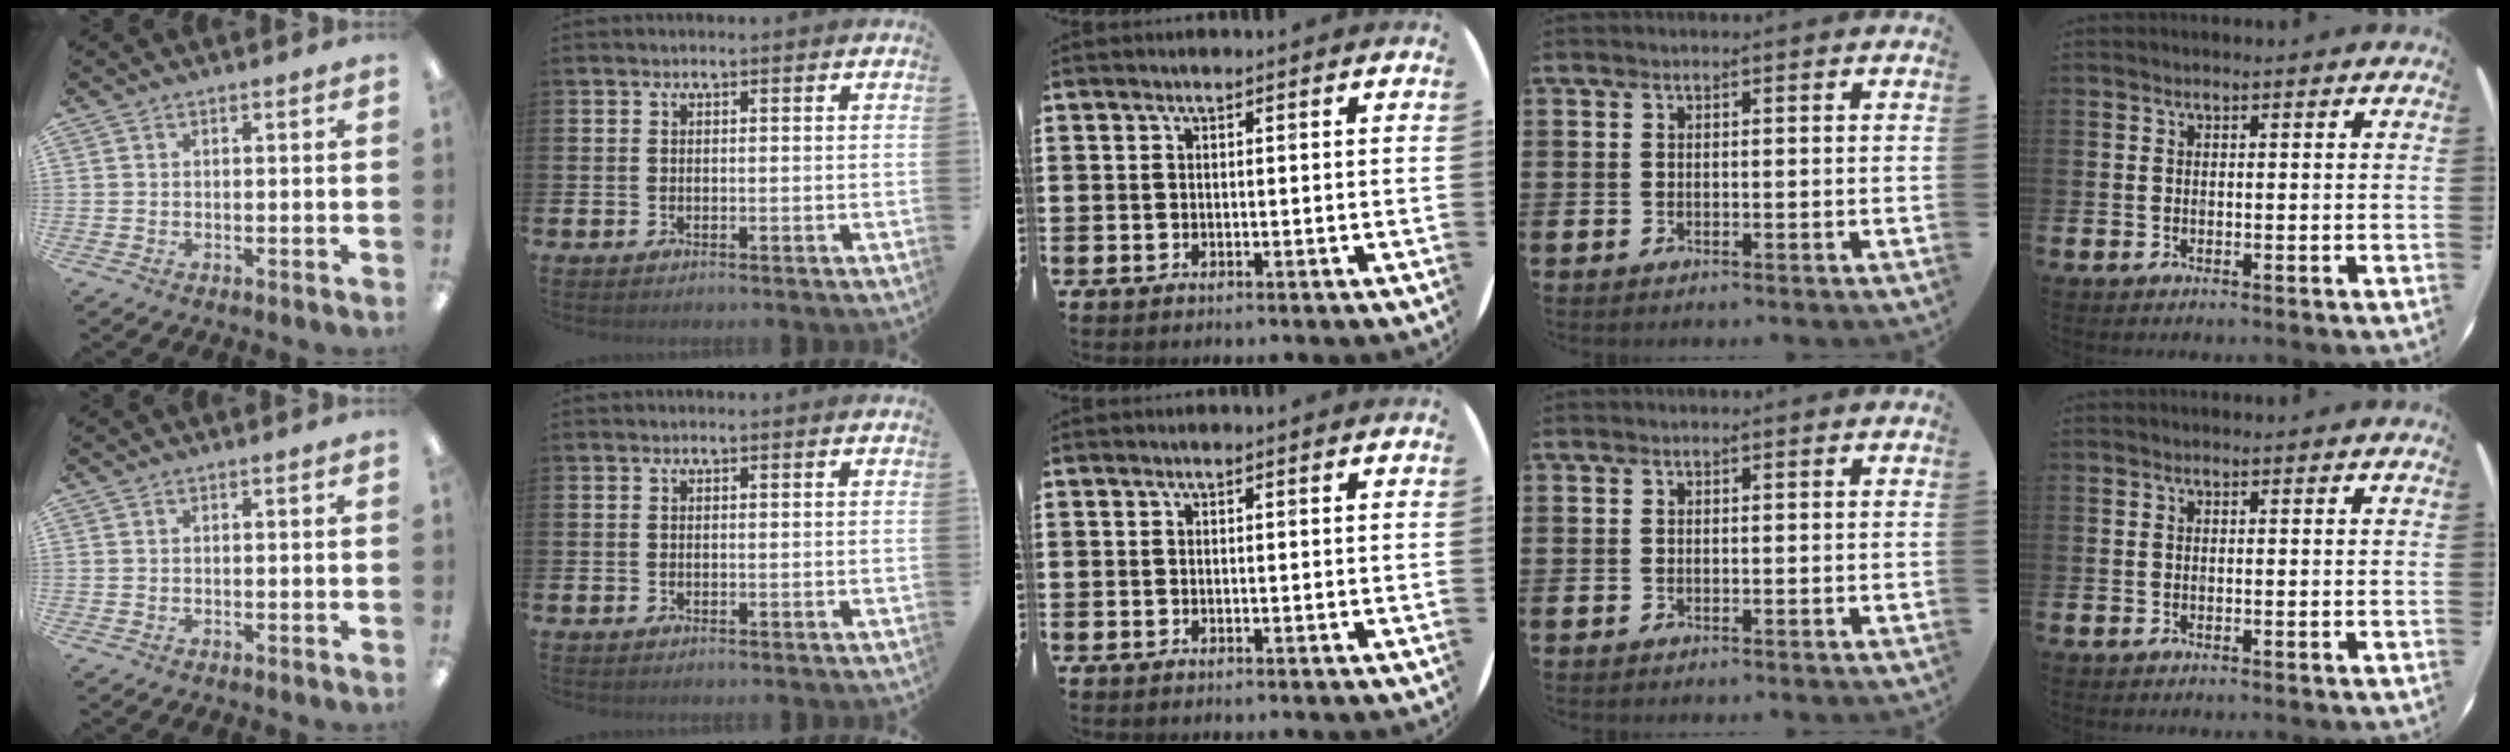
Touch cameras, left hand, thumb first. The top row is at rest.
{}